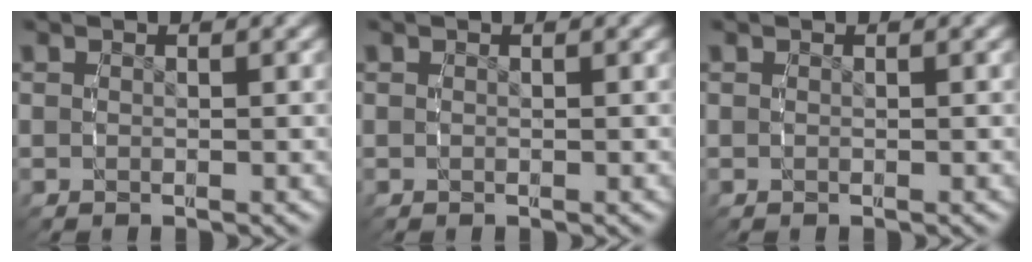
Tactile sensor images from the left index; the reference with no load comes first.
{"total": 0.0}
{"total": 0.0}